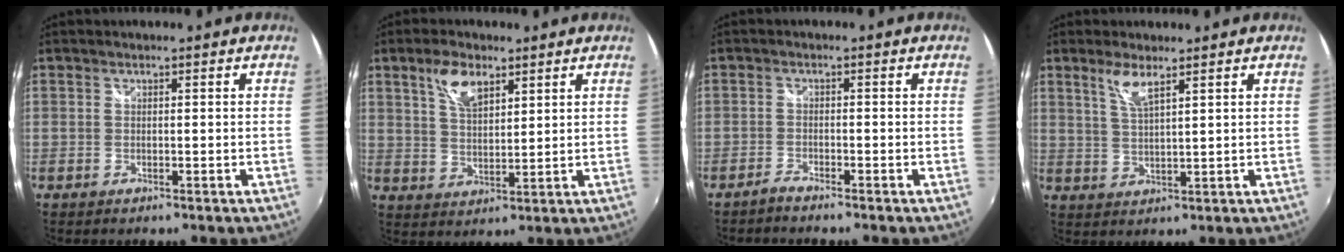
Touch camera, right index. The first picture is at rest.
{"total": 6.8, "force": [3.9, 3.1, 4.5], "torque": [-0.084, 0.009, 0.073]}
{"total": 1.7, "force": [-1.7, 0.0, 0.4], "torque": [-0.018, -0.003, -0.037]}
{"total": 4.3, "force": [2.8, 0.8, 3.3], "torque": [-0.066, -0.002, 0.056]}